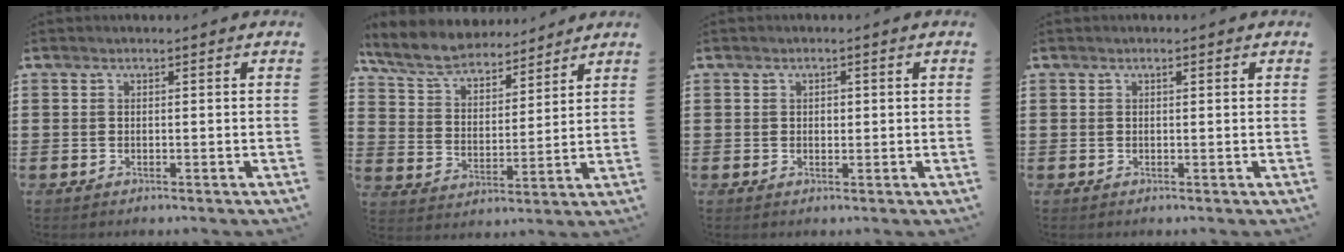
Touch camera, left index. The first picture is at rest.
{"total": 7.2, "force": [6.7, 1.7, 2.2], "torque": [-0.075, -0.033, 0.117]}
{"total": 1.0, "force": [0.3, 0.7, 0.6], "torque": [-0.013, 0.007, 0.004]}
{"total": 0.6, "force": [0.3, 0.2, 0.5], "torque": [-0.010, 0.001, 0.006]}